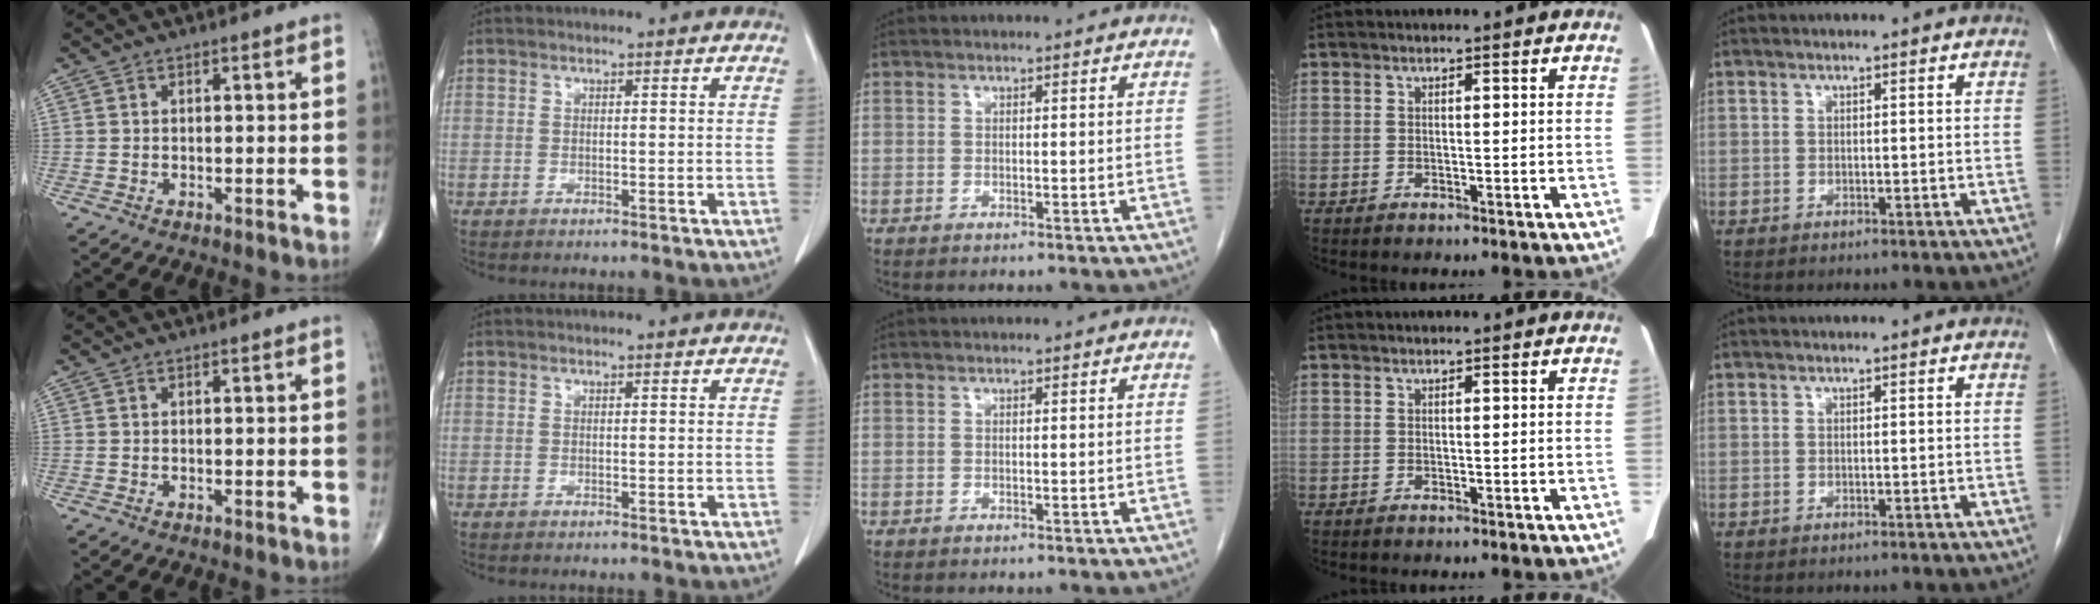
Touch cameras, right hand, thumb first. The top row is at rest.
{}